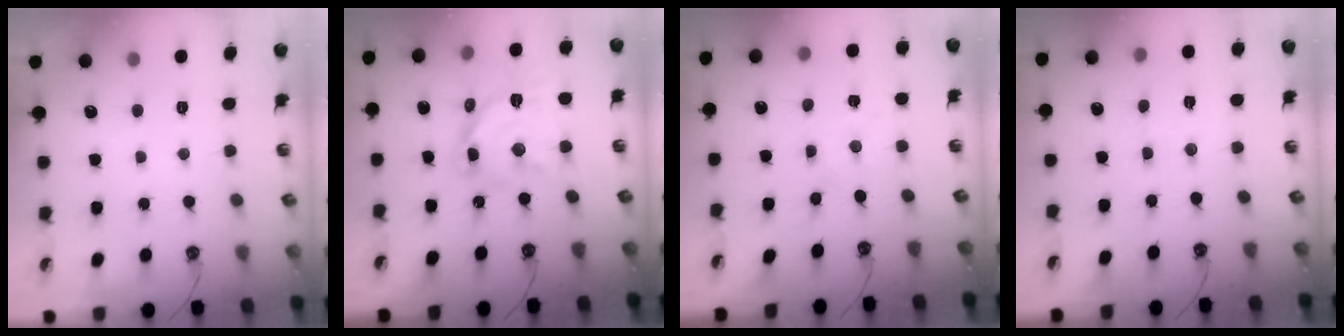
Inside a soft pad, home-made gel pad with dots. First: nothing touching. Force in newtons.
{"total": 15.1, "press": 15.1, "slide": 1.3}
{"total": 0.0}
{"total": 2.6, "press": 2.6, "slide": 0.4}